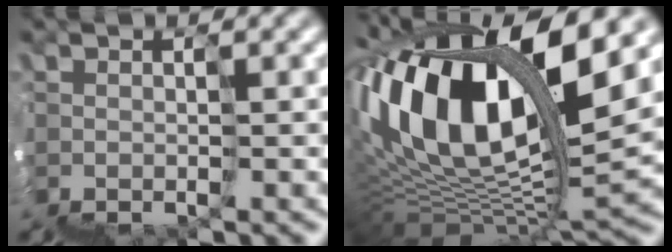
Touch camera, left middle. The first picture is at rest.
{"total": 13.1, "force": [8.4, 4.2, 9.1], "torque": [-0.195, 0.050, 0.140]}